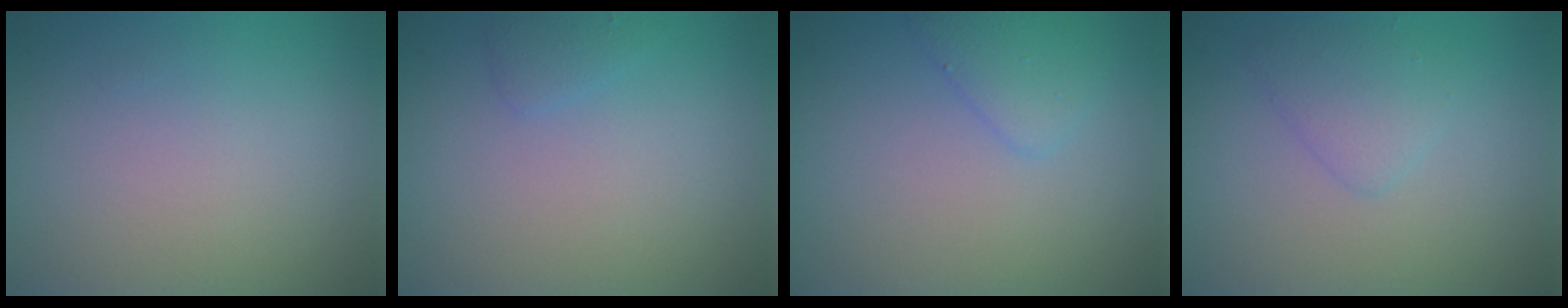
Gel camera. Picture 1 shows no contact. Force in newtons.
{"total": 0.9, "press": 0.9, "slide": 0.1}
{"total": 1.9, "press": 1.9, "slide": 0.0}
{"total": 1.8, "press": 1.8, "slide": 0.1}